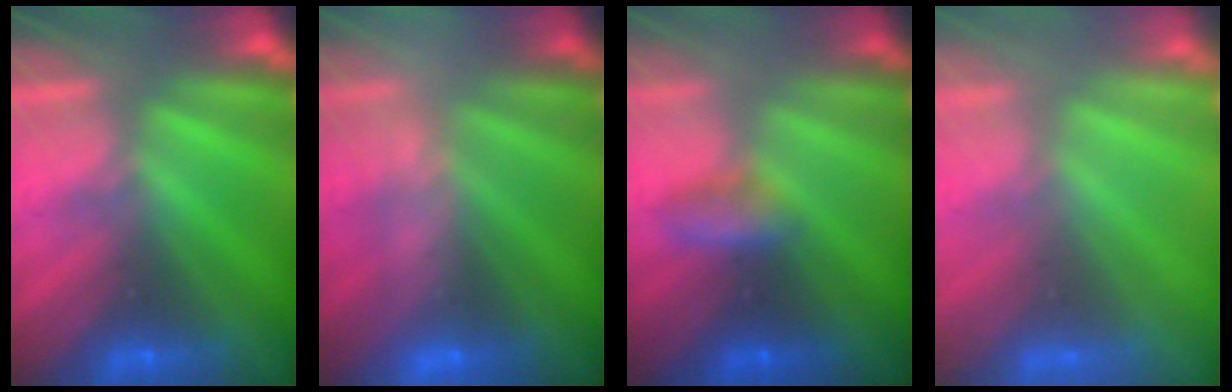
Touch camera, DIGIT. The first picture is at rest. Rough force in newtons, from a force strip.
{"total": 2.4}
{"total": 2.7}
{"total": 3.4}